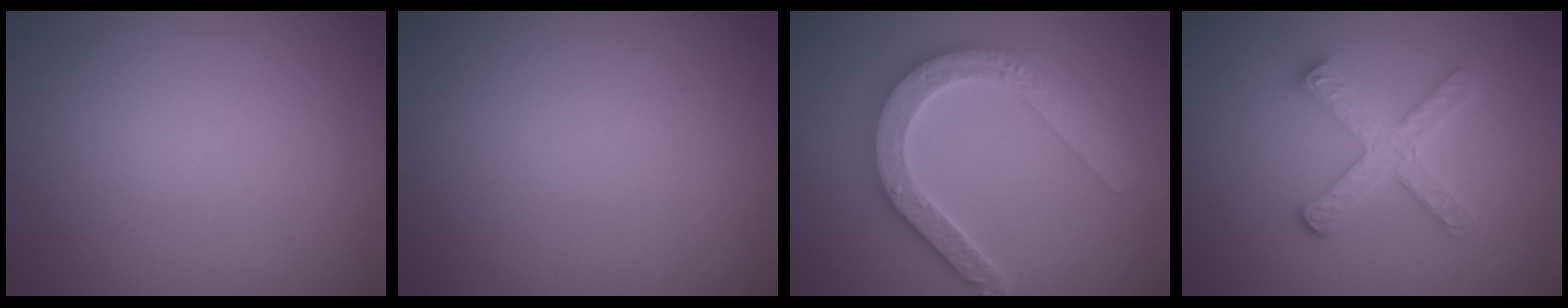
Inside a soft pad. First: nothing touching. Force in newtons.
{"total": 0.0}
{"total": 5.2, "press": 5.1, "slide": 1.0}
{"total": 3.6, "press": 3.1, "slide": 1.7}